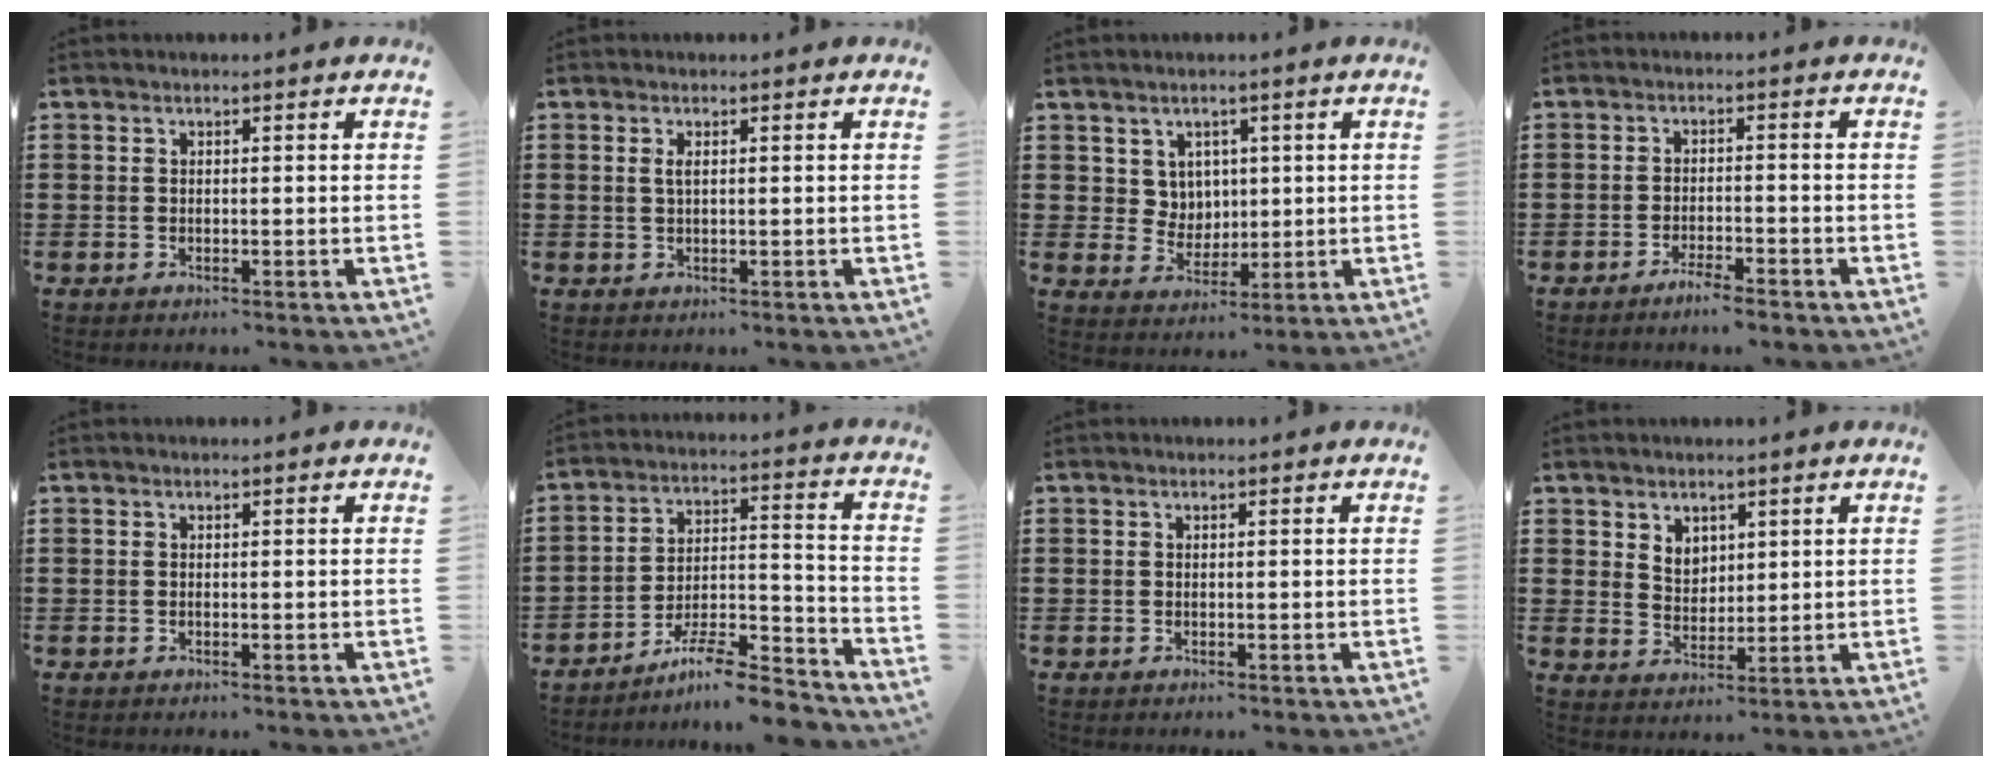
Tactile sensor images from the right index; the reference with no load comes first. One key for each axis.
{"total": 1.3, "fx": 0.3, "fy": 0.3, "fz": 1.2, "tx": -0.025, "ty": 0.002, "tz": 0.005}
{"total": 4.4, "fx": 2.2, "fy": 3.7, "fz": 0.7, "tx": -0.034, "ty": 0.005, "tz": 0.041}
{"total": 2.8, "fx": -2.5, "fy": 0.0, "fz": 1.2, "tx": -0.022, "ty": 0.002, "tz": -0.046}
{"total": 0.0}
{"total": 8.9, "fx": -7.9, "fy": 1.1, "fz": 4.0, "tx": -0.058, "ty": 0.014, "tz": -0.149}
{"total": 0.0}
{"total": 3.5, "fx": 2.5, "fy": 2.5, "fz": 0.7, "tx": -0.024, "ty": 0.005, "tz": 0.046}